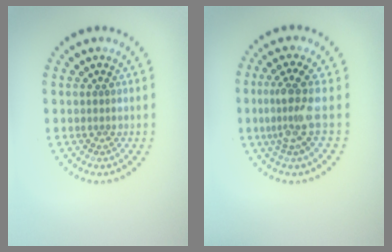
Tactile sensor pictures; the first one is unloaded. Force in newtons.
{"total": 3.3, "press": 2.6, "slide": 2.0}